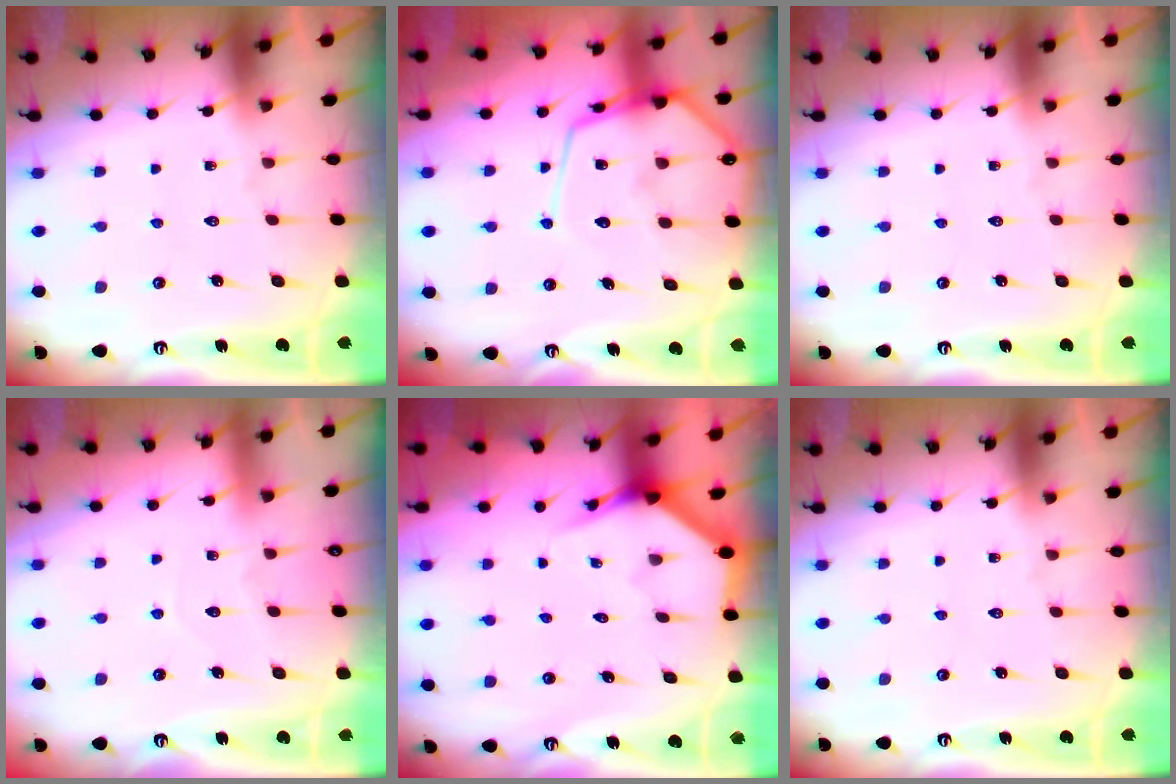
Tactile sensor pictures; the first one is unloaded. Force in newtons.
{"total": 13.7, "press": 13.7, "slide": 1.5}
{"total": 0.0}
{"total": 3.8, "press": 3.7, "slide": 0.3}
{"total": 3.9, "press": 3.9, "slide": 0.4}
{"total": 0.0}